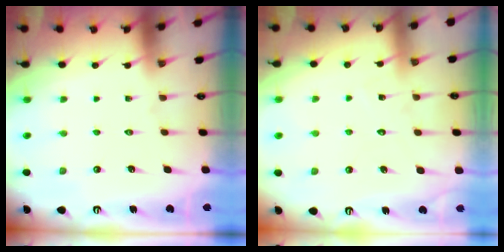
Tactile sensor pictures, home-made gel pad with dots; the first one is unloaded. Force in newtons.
{"total": 7.5, "press": 7.5, "slide": 0.4}